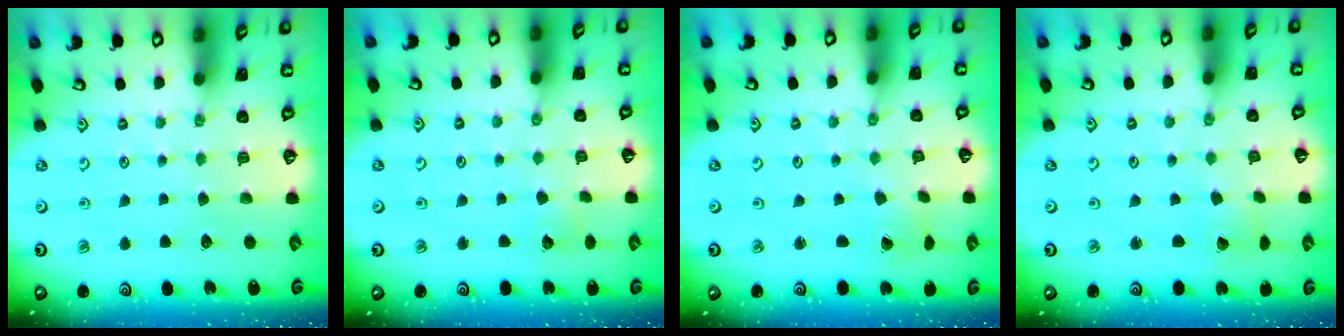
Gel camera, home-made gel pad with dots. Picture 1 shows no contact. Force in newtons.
{"total": 3.1, "press": 3.1, "slide": 0.3}
{"total": 1.0, "press": 1.0, "slide": 0.1}
{"total": 1.7, "press": 1.7, "slide": 0.1}